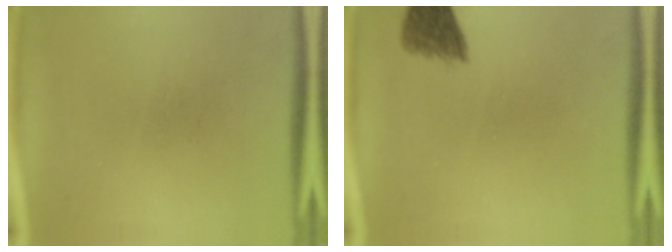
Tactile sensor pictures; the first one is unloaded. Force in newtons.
{"total": 4.3}